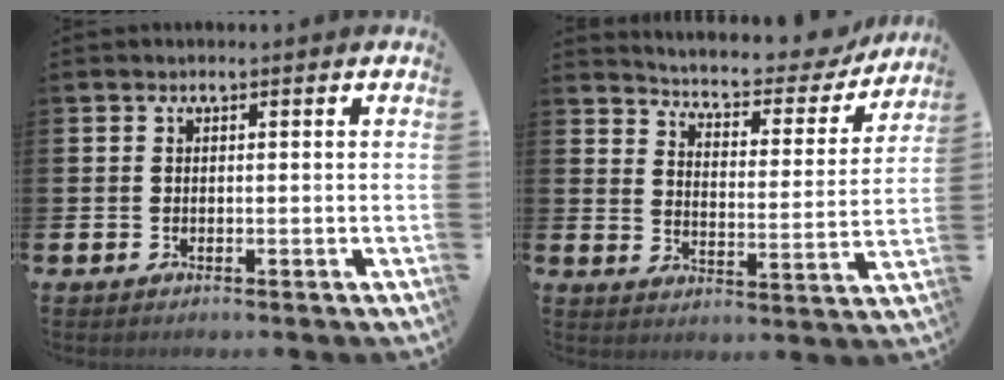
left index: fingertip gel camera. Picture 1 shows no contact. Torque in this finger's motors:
{"motor_torque": [1.11, -1.03, 0.47, 0.02]}